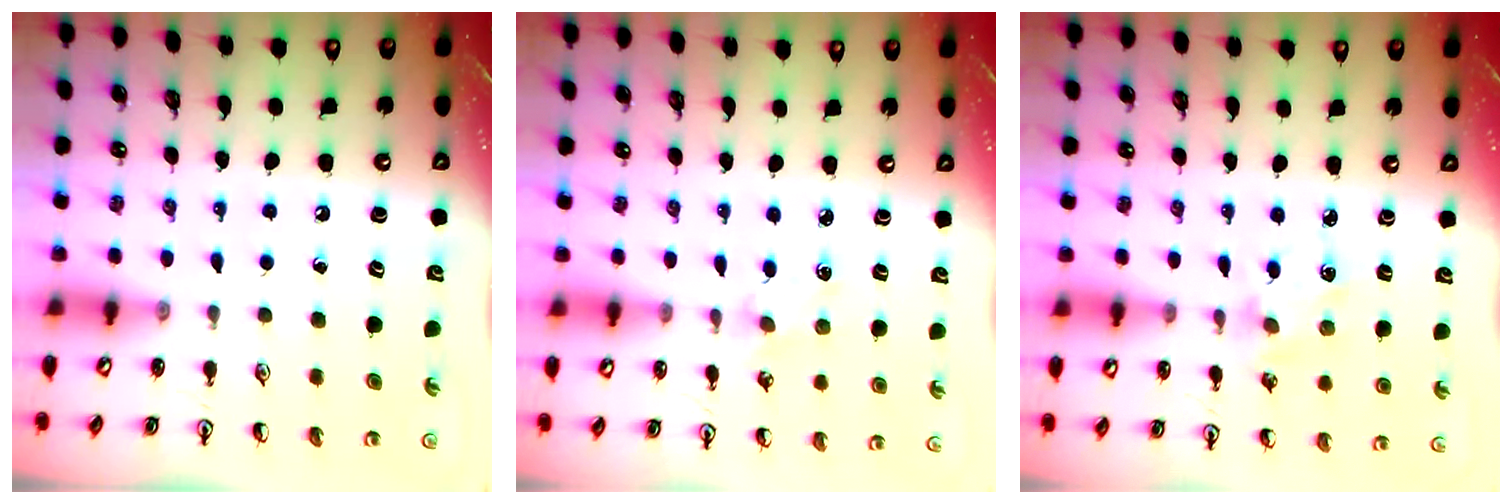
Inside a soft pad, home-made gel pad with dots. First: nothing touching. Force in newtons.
{"total": 1.5, "press": 1.4, "slide": 0.2}
{"total": 2.5, "press": 2.4, "slide": 0.4}